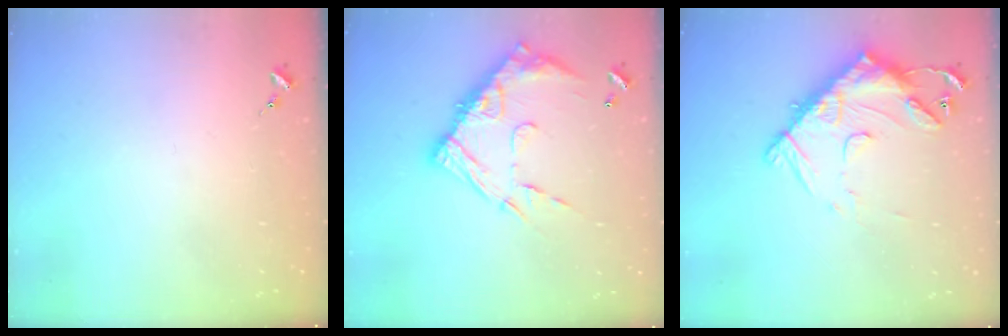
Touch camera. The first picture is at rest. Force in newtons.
{"total": 17.2, "press": 17.1, "slide": 1.4}
{"total": 15.5, "press": 15.4, "slide": 1.5}